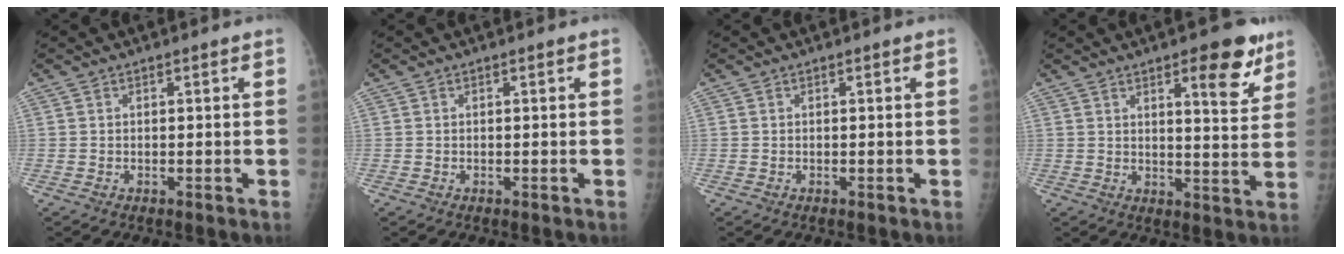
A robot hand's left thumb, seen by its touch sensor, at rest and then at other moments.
{"total": 0.0}
{"total": 0.0}
{"total": 10.4, "force": [6.0, 3.1, 7.9], "torque": [-0.079, -0.033, 0.078]}